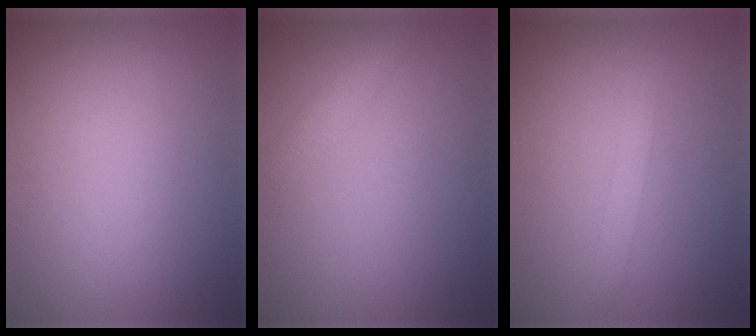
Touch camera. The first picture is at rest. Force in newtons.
{"total": 2.4, "press": 2.4, "slide": 0.1}
{"total": 1.3, "press": 1.3, "slide": 0.0}